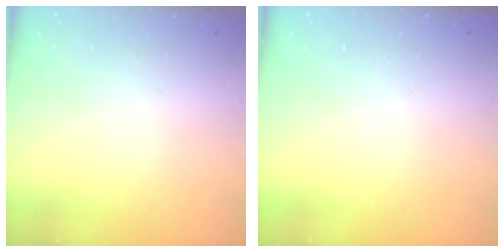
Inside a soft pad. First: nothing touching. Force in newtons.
{"total": 0.0}